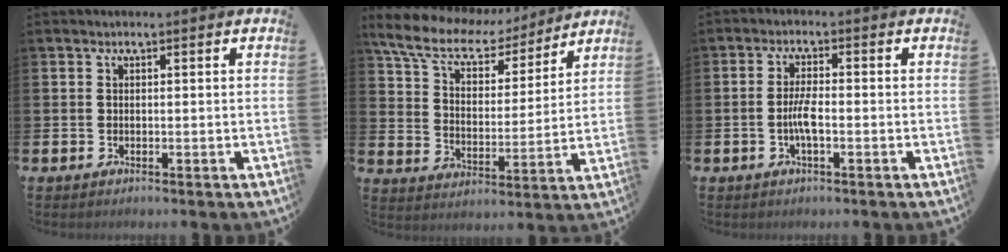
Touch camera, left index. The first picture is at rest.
{"total": 9.0, "force": [7.5, 3.5, 3.3], "torque": [-0.100, -0.046, 0.131]}
{"total": 3.0, "force": [-0.8, 0.7, 2.8], "torque": [-0.065, 0.003, -0.016]}